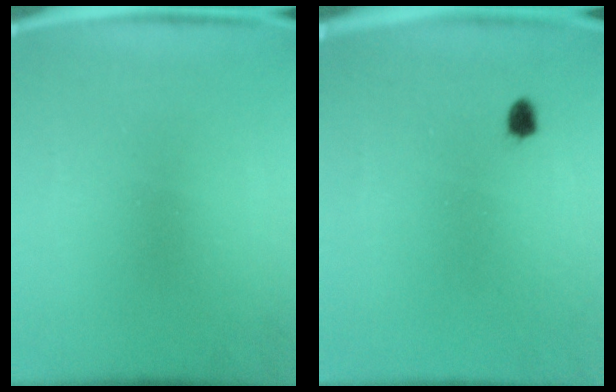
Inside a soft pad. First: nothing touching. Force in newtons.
{"total": 1.2}